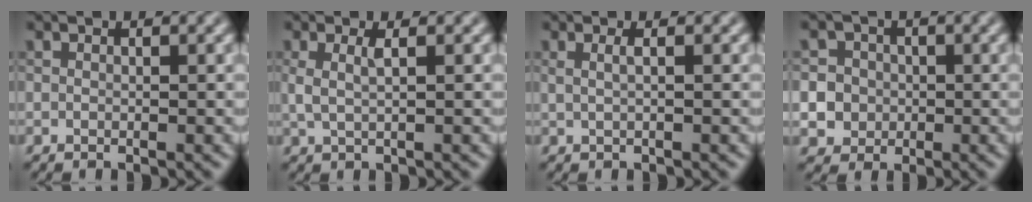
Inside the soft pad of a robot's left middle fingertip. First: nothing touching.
{"total": 1.7, "force": [0.5, 0.5, 1.6], "torque": [-0.030, -0.003, 0.009]}
{"total": 1.5, "force": [0.4, 0.6, 1.3], "torque": [-0.018, -0.001, -0.001]}
{"total": 6.5, "force": [-0.8, 6.2, 1.8], "torque": [-0.028, 0.010, -0.029]}